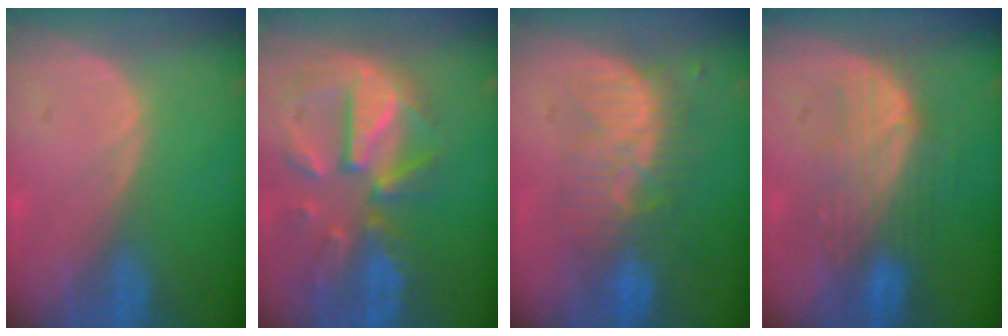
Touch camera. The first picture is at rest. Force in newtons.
{"total": 11.9, "press": 10.4, "slide": 5.7}
{"total": 8.2, "press": 7.8, "slide": 2.5}
{"total": 7.5, "press": 7.5, "slide": 0.3}